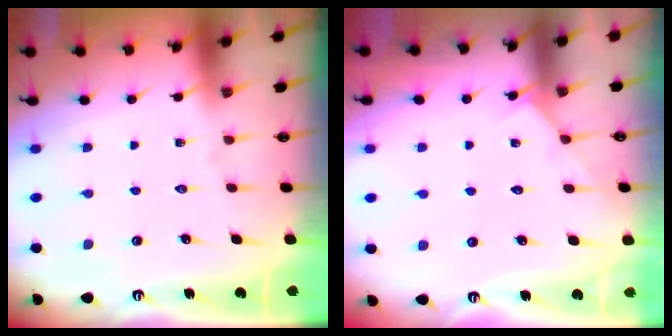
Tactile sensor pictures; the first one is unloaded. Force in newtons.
{"total": 2.8, "press": 2.7, "slide": 0.4}